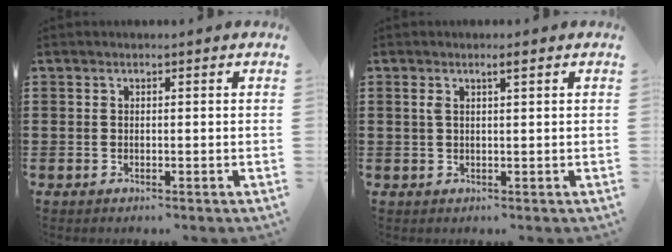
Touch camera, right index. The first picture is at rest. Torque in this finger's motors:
{"motor_torque": [0.20, -0.01, 0.04, 0.01]}